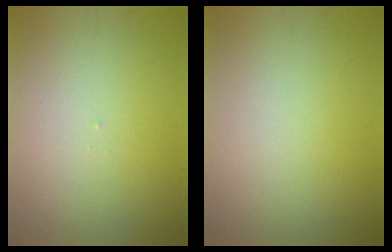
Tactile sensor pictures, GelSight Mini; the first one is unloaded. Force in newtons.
{"total": 0.0}